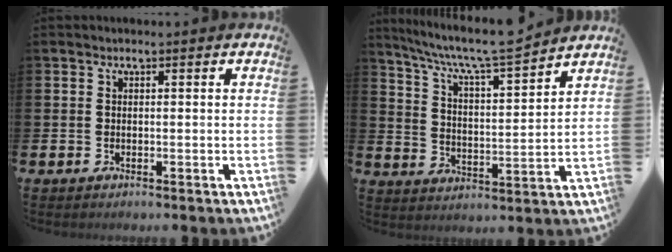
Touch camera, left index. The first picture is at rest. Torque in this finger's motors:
{"motor_torque": [0.44, -0.51, 0.50, 0.17]}